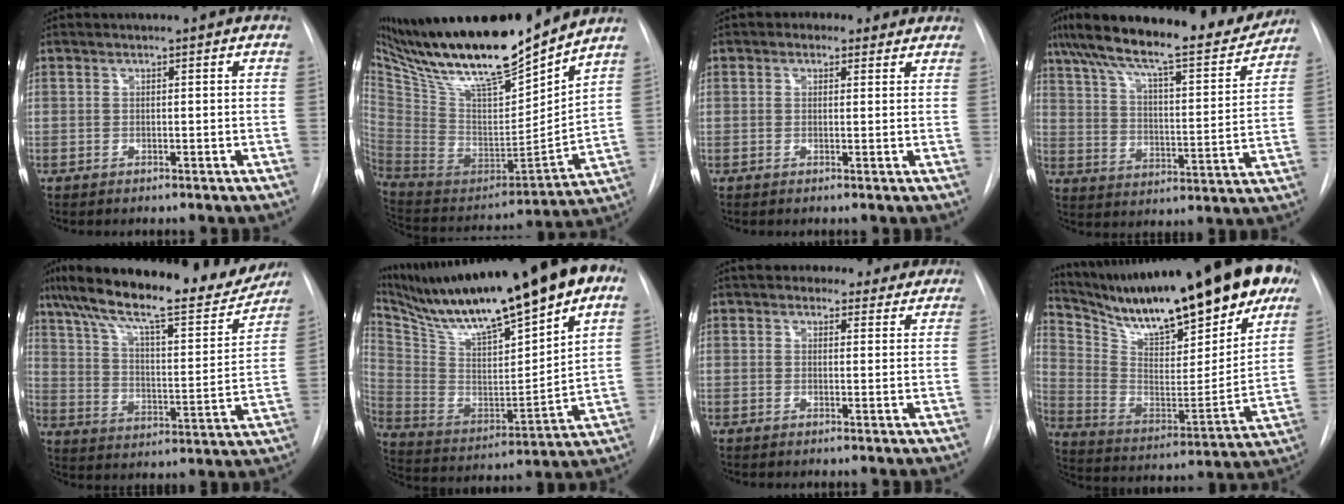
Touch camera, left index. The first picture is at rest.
{"total": 25.5, "force": [21.2, 3.7, 13.6], "torque": [-0.246, -0.019, 0.368]}
{"total": 4.0, "force": [2.6, 2.6, 1.5], "torque": [-0.013, 0.019, 0.033]}
{"total": 21.2, "force": [18.4, 3.4, 9.9], "torque": [-0.166, 0.004, 0.270]}
{"total": 24.4, "force": [20.5, 4.8, 12.4], "torque": [-0.207, -0.003, 0.295]}
{"total": 26.5, "force": [19.5, 3.7, 17.6], "torque": [-0.313, 0.013, 0.323]}
{"total": 9.5, "force": [8.4, 4.1, 1.8], "torque": [0.008, 0.014, 0.087]}
{"total": 29.0, "force": [22.5, 6.7, 17.1], "torque": [-0.280, -0.024, 0.334]}